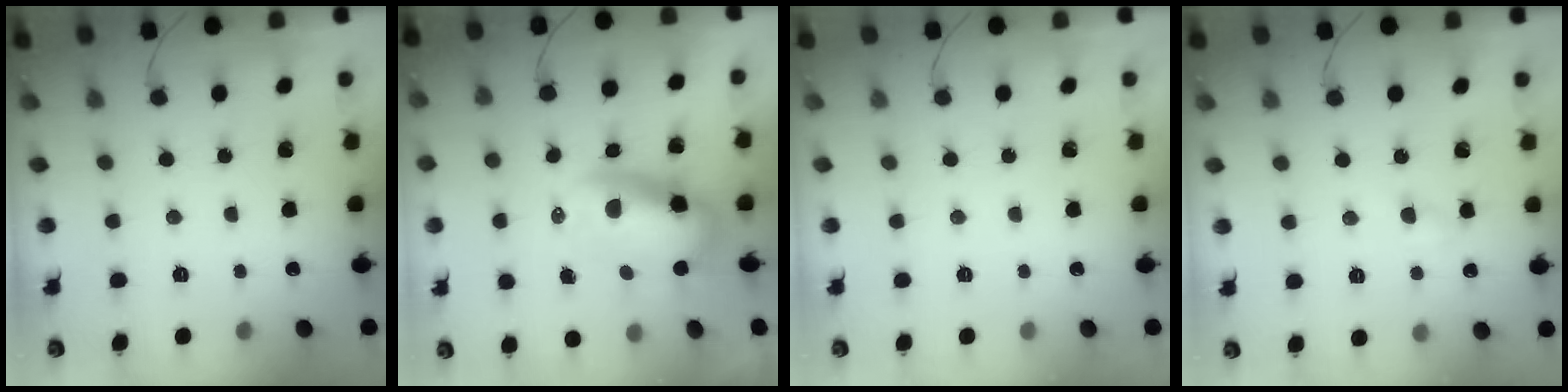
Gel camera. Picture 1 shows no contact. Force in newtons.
{"total": 7.2, "press": 7.0, "slide": 1.9}
{"total": 0.0}
{"total": 3.5, "press": 3.4, "slide": 1.1}